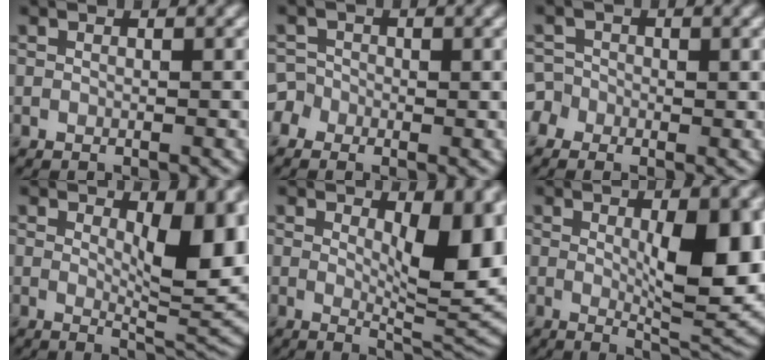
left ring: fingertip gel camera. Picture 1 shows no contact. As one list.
[{"total": 2.4, "force": [-1.2, 2.0, 0.4], "torque": [0.005, 0.006, -0.025]}, {"total": 2.3, "force": [-1.1, 1.9, 0.5], "torque": [0.002, 0.007, -0.022]}, {"total": 7.2, "force": [1.8, 2.5, 6.5], "torque": [-0.086, -0.010, 0.033]}, {"total": 7.9, "force": [1.8, 2.9, 7.2], "torque": [-0.095, -0.010, 0.034]}, {"total": 9.3, "force": [1.1, 2.6, 8.9], "torque": [-0.120, -0.012, 0.026]}]